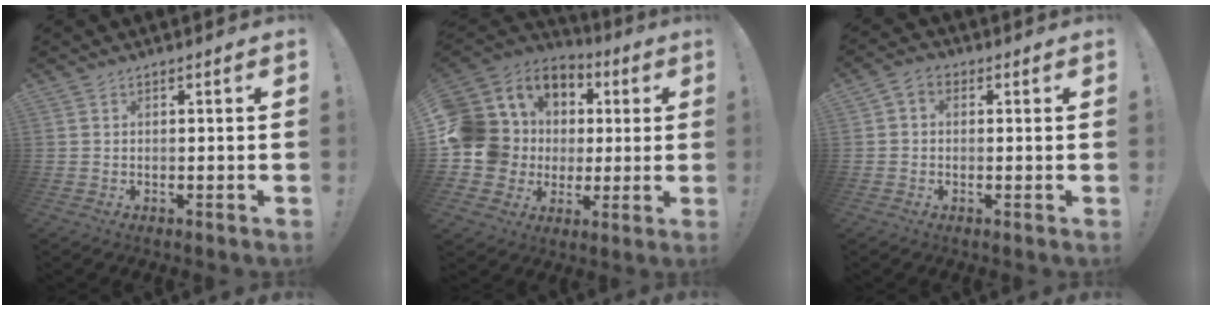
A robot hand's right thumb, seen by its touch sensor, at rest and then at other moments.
{"total": 14.8, "force": [1.7, 13.7, 5.6], "torque": [-0.107, -0.005, 0.065]}
{"total": 2.9, "force": [-0.2, 2.3, 1.8], "torque": [-0.033, 0.007, -0.002]}